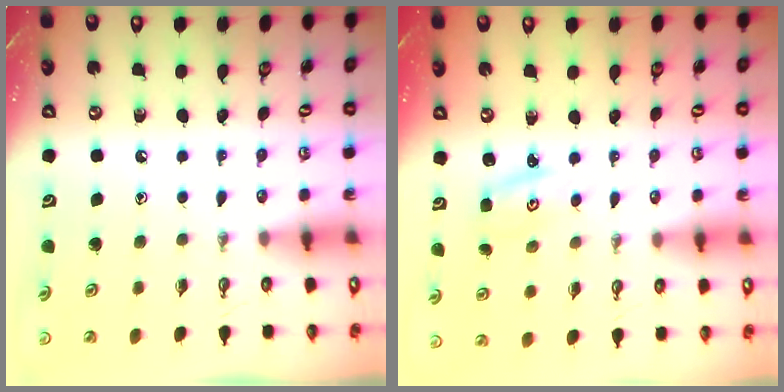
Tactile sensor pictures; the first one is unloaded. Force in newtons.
{"total": 1.5, "press": 1.5, "slide": 0.1}